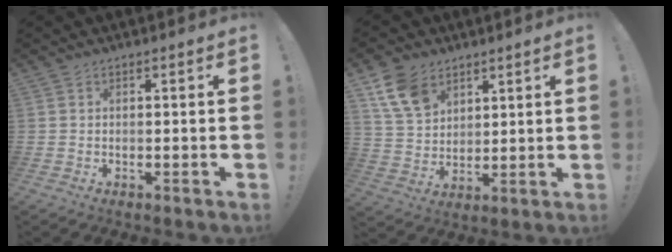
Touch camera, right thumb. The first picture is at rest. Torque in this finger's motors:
{"motor_torque": [-0.48, 0.89, 0.16, 0.10, -0.03]}